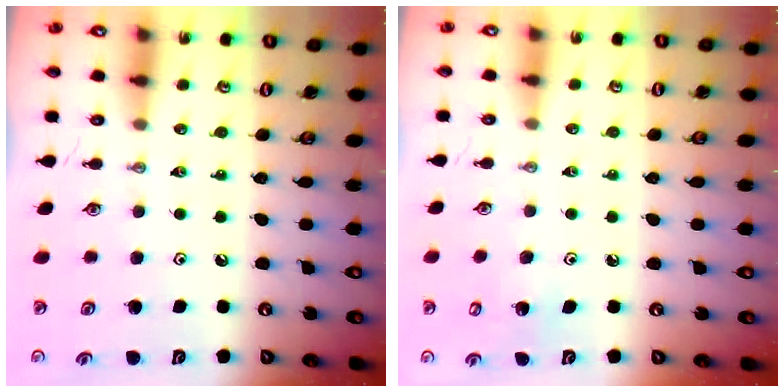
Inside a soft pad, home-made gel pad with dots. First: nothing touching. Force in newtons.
{"total": 5.3, "press": 5.3, "slide": 0.3}